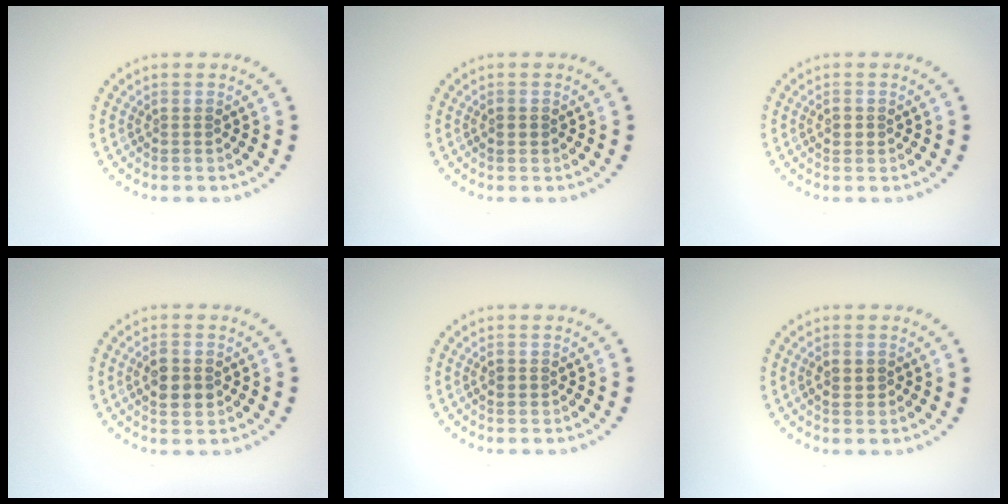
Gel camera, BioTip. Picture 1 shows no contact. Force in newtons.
{"total": 1.0, "press": 1.0, "slide": 0.1}
{"total": 1.2, "press": 1.2, "slide": 0.1}
{"total": 2.6, "press": 2.6, "slide": 0.2}
{"total": 0.9, "press": 0.9, "slide": 0.0}
{"total": 1.2, "press": 1.1, "slide": 0.1}